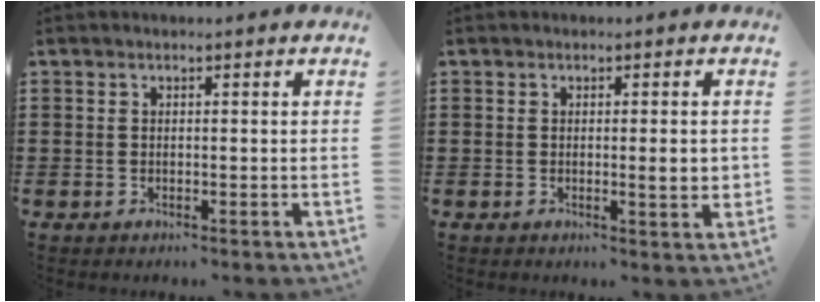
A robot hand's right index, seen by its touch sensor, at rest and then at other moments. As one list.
[{"total": 3.2, "force": [0.0, 0.6, 3.1], "torque": [-0.055, 0.000, 0.001]}]